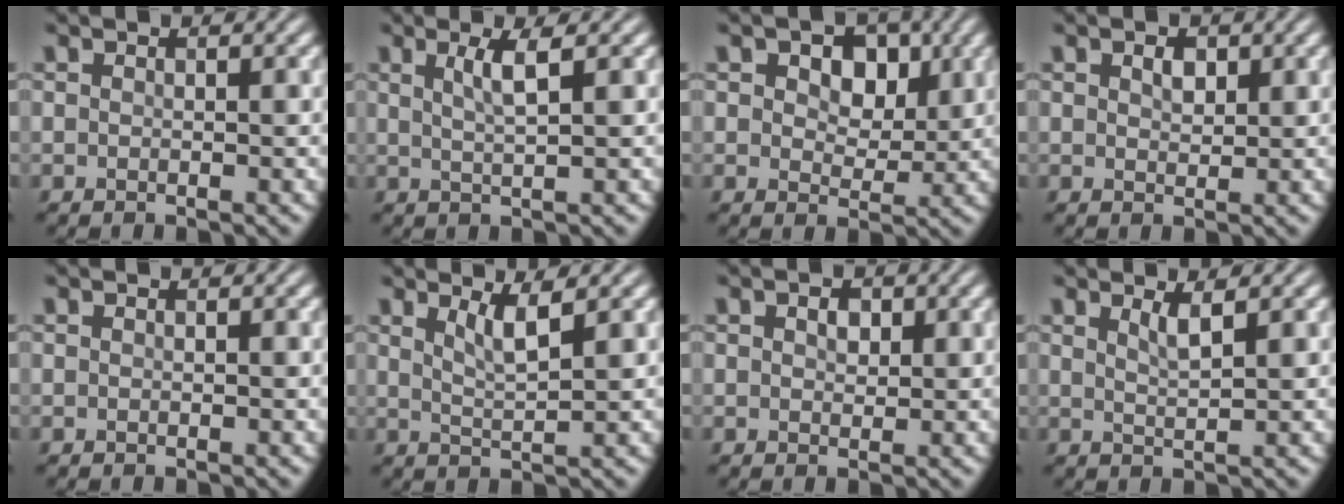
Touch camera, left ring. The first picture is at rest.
{"total": 2.5, "force": [1.0, 0.5, 2.2], "torque": [-0.037, 0.001, 0.016]}
{"total": 5.2, "force": [1.8, 3.4, 3.5], "torque": [-0.050, 0.000, 0.011]}
{"total": 1.4, "force": [0.7, 0.9, 0.9], "torque": [-0.015, 0.001, 0.012]}
{"total": 0.0}
{"total": 2.5, "force": [1.4, 0.5, 2.0], "torque": [-0.030, -0.004, 0.026]}
{"total": 1.5, "force": [0.5, 1.0, 1.0], "torque": [-0.014, 0.001, 0.008]}
{"total": 1.7, "force": [1.0, 0.4, 1.4], "torque": [-0.019, 0.000, 0.014]}